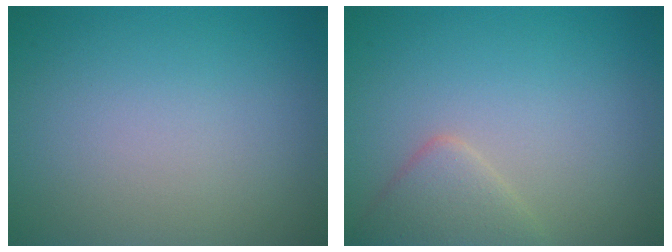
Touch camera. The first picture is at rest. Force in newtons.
{"total": 2.6, "press": 2.6, "slide": 0.1}